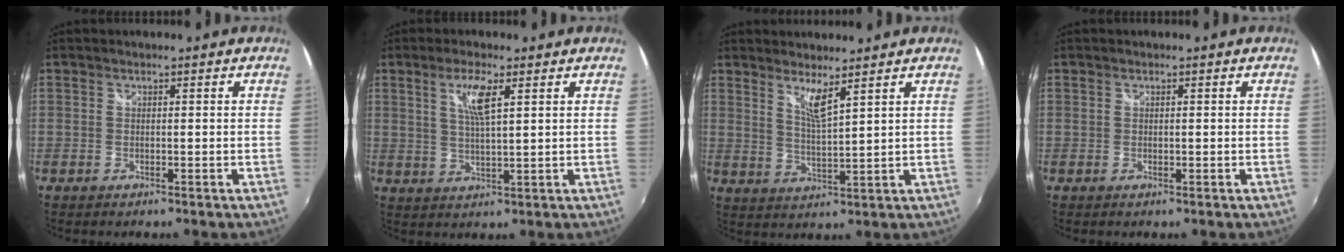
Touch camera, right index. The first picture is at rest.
{"total": 5.5, "force": [2.4, 0.8, 4.9], "torque": [-0.095, -0.002, 0.046]}
{"total": 4.4, "force": [3.3, -0.2, 2.9], "torque": [-0.055, -0.009, 0.057]}
{"total": 0.5, "force": [0.2, 0.2, 0.5], "torque": [-0.007, 0.000, 0.002]}